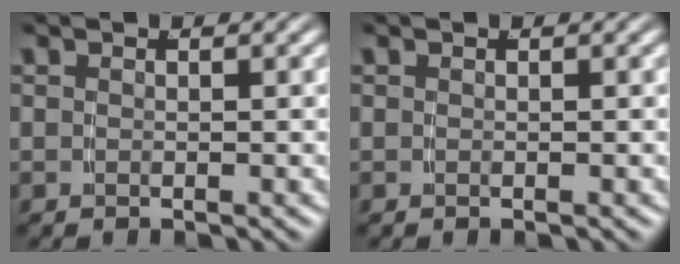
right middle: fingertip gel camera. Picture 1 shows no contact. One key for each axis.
{"total": 0.0}